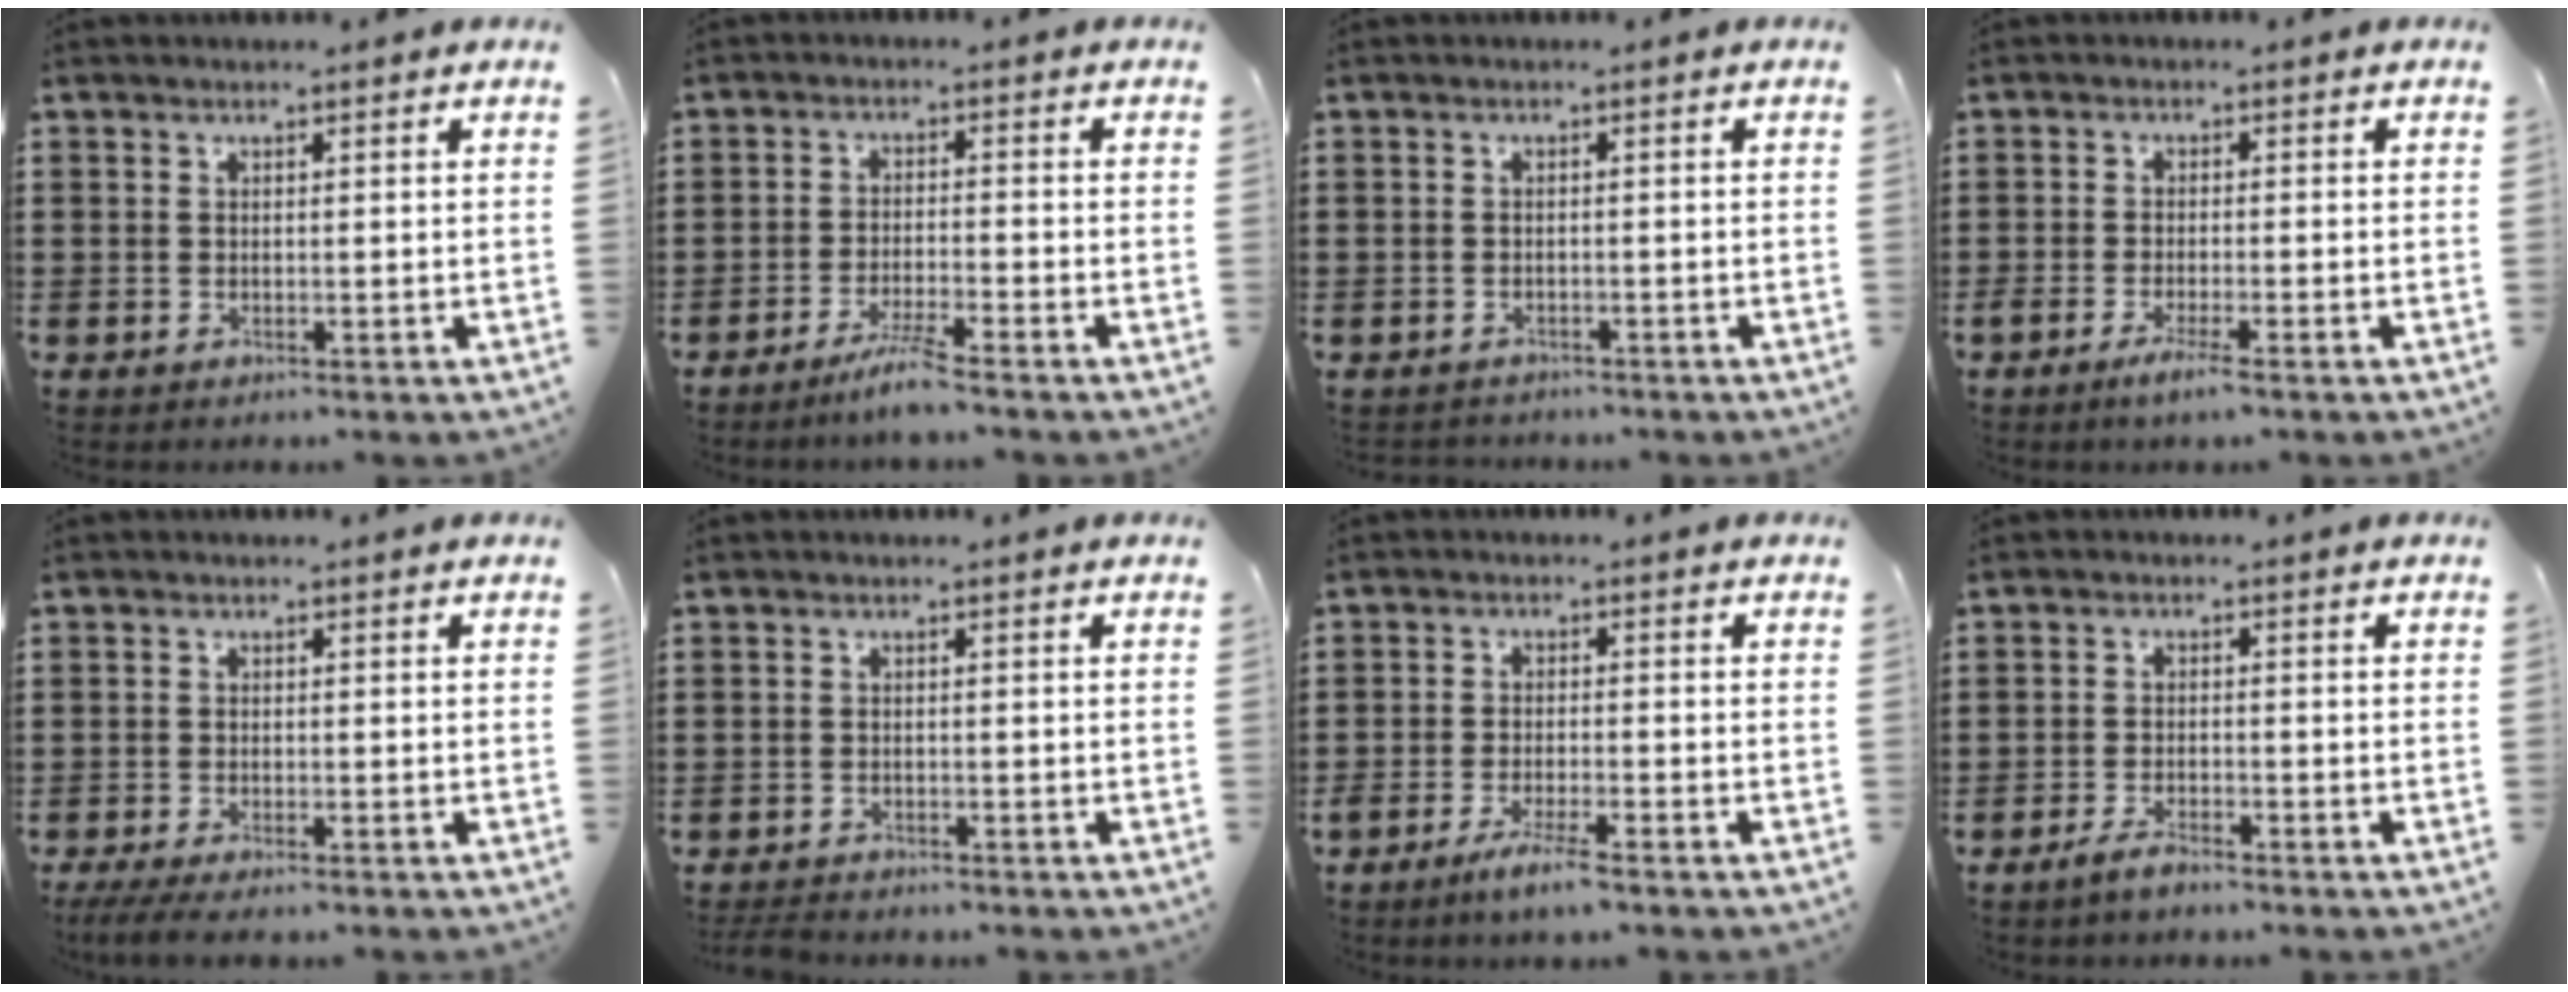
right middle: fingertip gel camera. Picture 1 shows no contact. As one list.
[{"total": 4.1, "force": [-3.3, -0.3, 2.3], "torque": [-0.051, -0.007, -0.064]}, {"total": 1.1, "force": [-1.1, 0.1, -0.1], "torque": [-0.004, -0.001, -0.024]}, {"total": 2.6, "force": [-1.6, 0.0, 2.1], "torque": [-0.048, -0.007, -0.034]}, {"total": 2.2, "force": [-2.0, 0.0, 1.0], "torque": [-0.026, -0.006, -0.041]}, {"total": 2.0, "force": [-1.9, 0.3, 0.3], "torque": [-0.018, -0.004, -0.042]}, {"total": 3.6, "force": [-2.7, 0.0, 2.5], "torque": [-0.053, -0.009, -0.051]}, {"total": 2.4, "force": [-2.0, 0.3, 1.3], "torque": [-0.030, -0.001, -0.039]}]